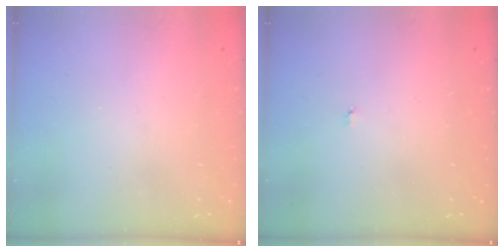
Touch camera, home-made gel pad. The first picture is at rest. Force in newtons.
{"total": 2.9, "press": 2.9, "slide": 0.3}